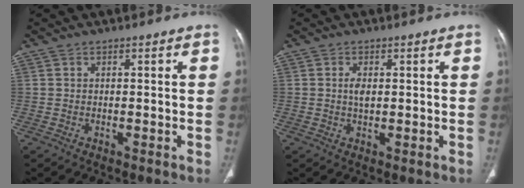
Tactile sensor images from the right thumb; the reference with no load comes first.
{"total": 2.3, "force": [0.4, 1.2, 2.0], "torque": [-0.035, -0.002, 0.007]}